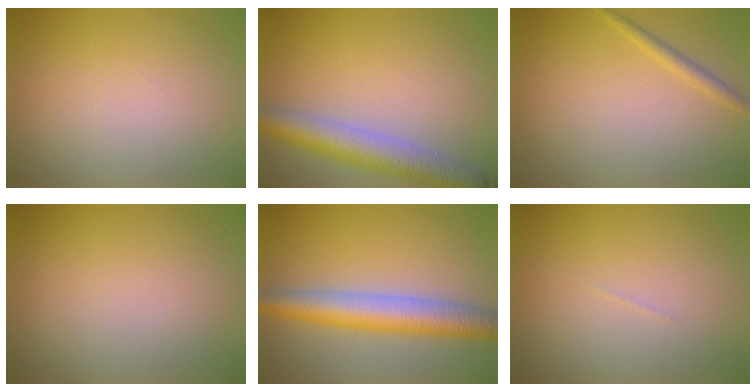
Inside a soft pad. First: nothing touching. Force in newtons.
{"total": 5.5, "press": 5.5, "slide": 0.4}
{"total": 1.3, "press": 1.3, "slide": 0.1}
{"total": 0.0}
{"total": 5.8, "press": 5.8, "slide": 0.1}
{"total": 0.0}